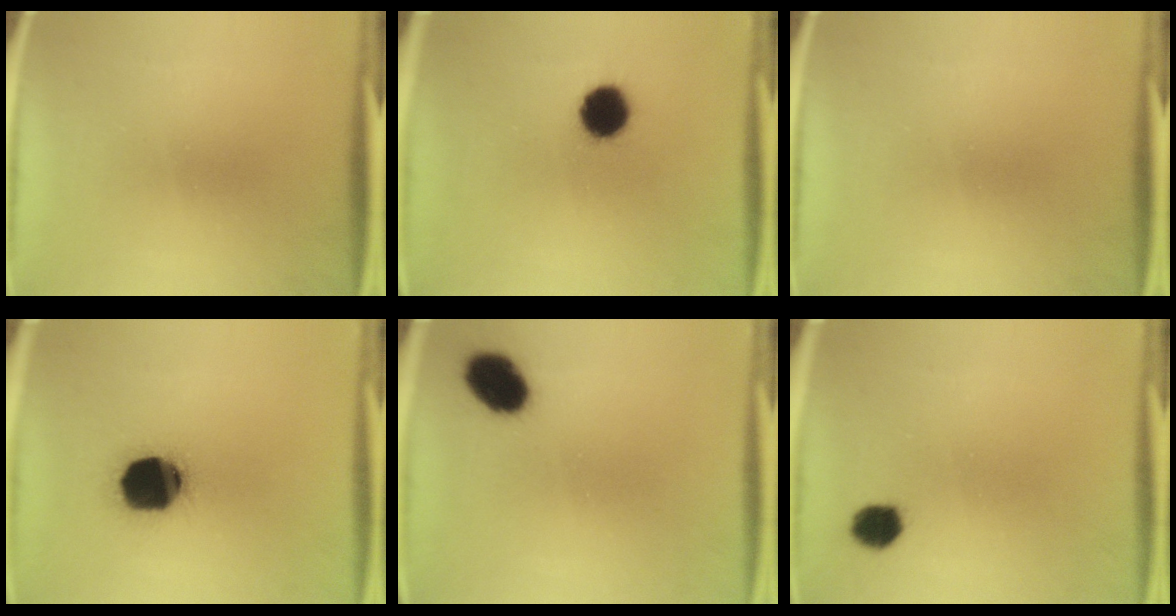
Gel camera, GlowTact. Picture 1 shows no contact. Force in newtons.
{"total": 9.0}
{"total": 0.0}
{"total": 19.1}
{"total": 8.4}
{"total": 4.8}